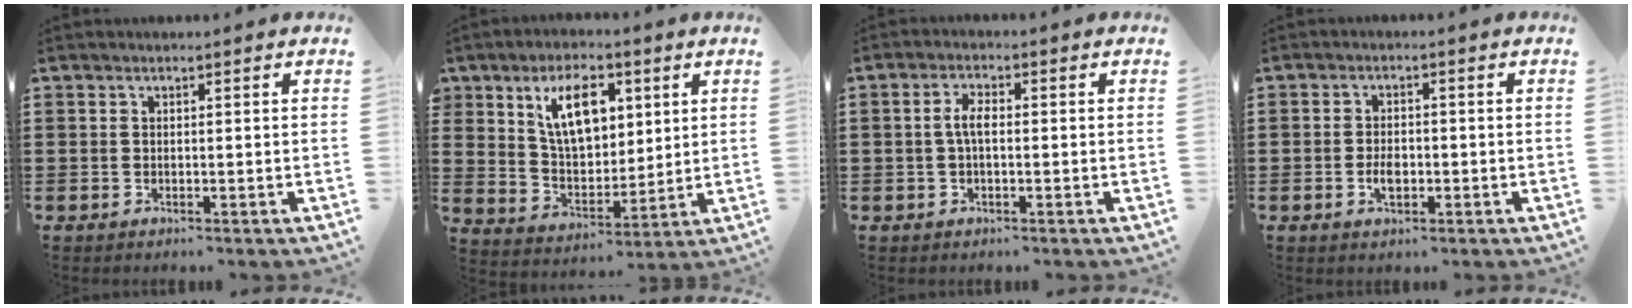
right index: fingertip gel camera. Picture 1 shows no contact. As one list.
[{"total": 10.2, "force": [4.4, 6.0, 7.0], "torque": [-0.135, 0.012, 0.077]}, {"total": 3.1, "force": [-0.3, 1.3, 2.9], "torque": [-0.062, 0.003, -0.009]}, {"total": 2.8, "force": [-0.8, 1.3, 2.3], "torque": [-0.052, -0.002, -0.015]}]